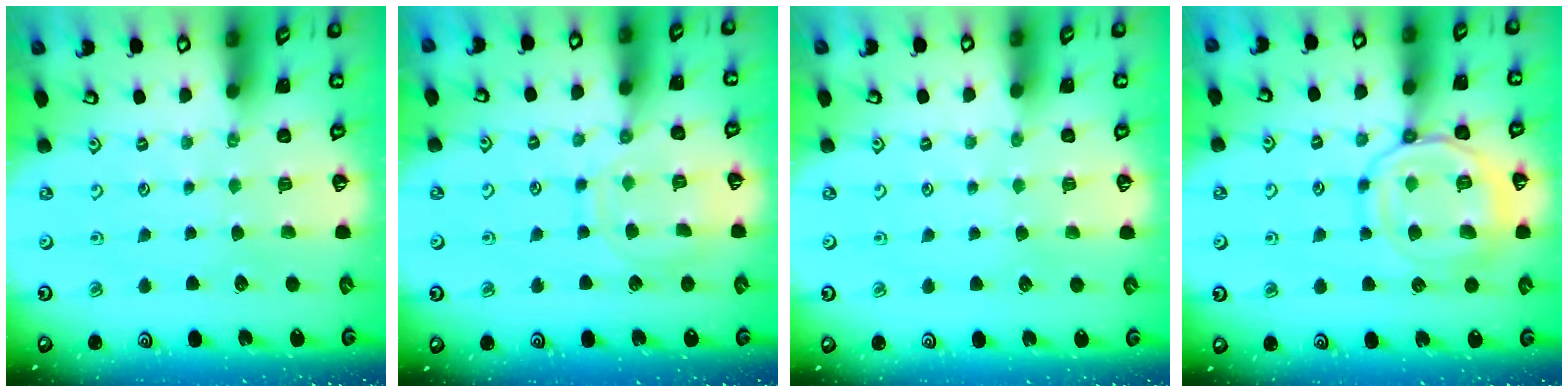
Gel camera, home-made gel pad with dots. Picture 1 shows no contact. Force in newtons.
{"total": 11.0, "press": 11.0, "slide": 0.8}
{"total": 0.9, "press": 0.9, "slide": 0.1}
{"total": 13.6, "press": 13.6, "slide": 1.3}